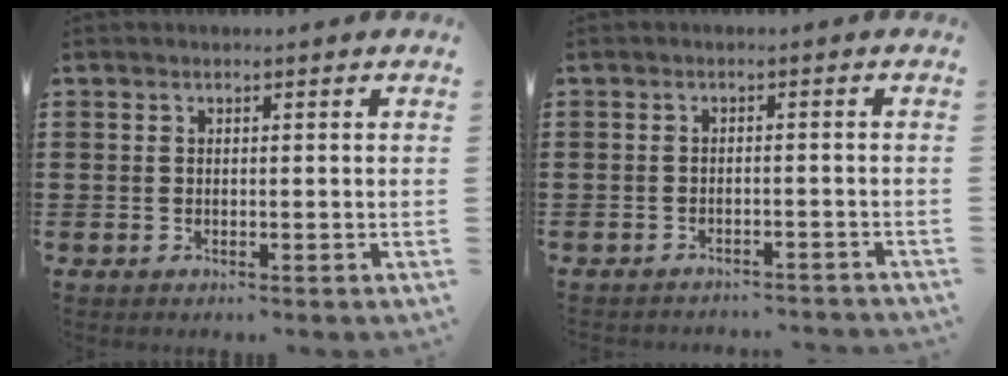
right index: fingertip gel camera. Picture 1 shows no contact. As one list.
[{"total": 1.9, "force": [-1.9, 0.1, 0.1], "torque": [-0.007, -0.001, -0.040]}]